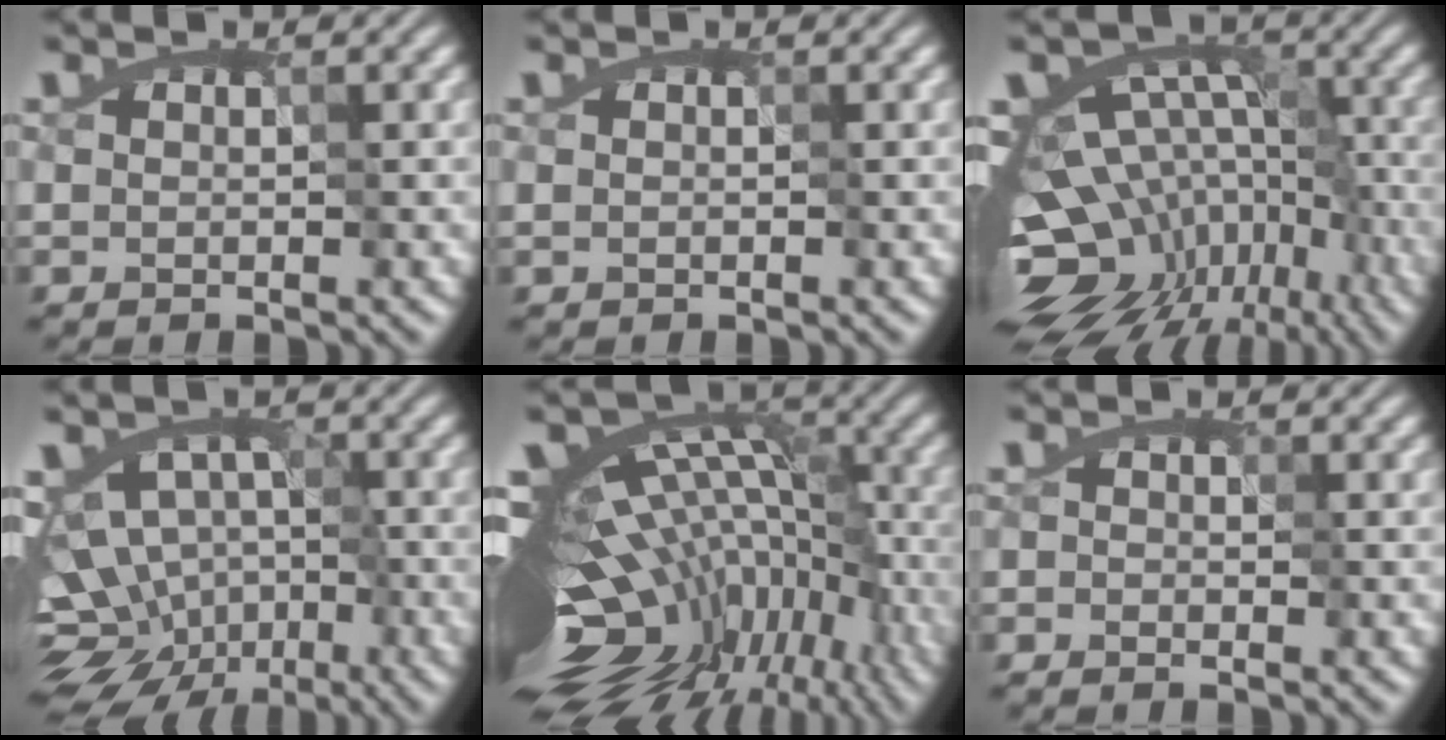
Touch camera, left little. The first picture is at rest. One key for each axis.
{"total": 0.0}
{"total": 13.9, "fx": -6.1, "fy": 9.2, "fz": 8.5, "tx": -0.138, "ty": 0.008, "tz": -0.076}
{"total": 9.4, "fx": -4.4, "fy": 6.7, "fz": 4.9, "tx": -0.045, "ty": -0.005, "tz": -0.070}
{"total": 17.1, "fx": -7.9, "fy": 9.8, "fz": 11.5, "tx": -0.170, "ty": 0.005, "tz": -0.103}
{"total": 0.5, "fx": -0.5, "fy": 0.2, "fz": -0.1, "tx": 0.003, "ty": 0.001, "tz": -0.022}